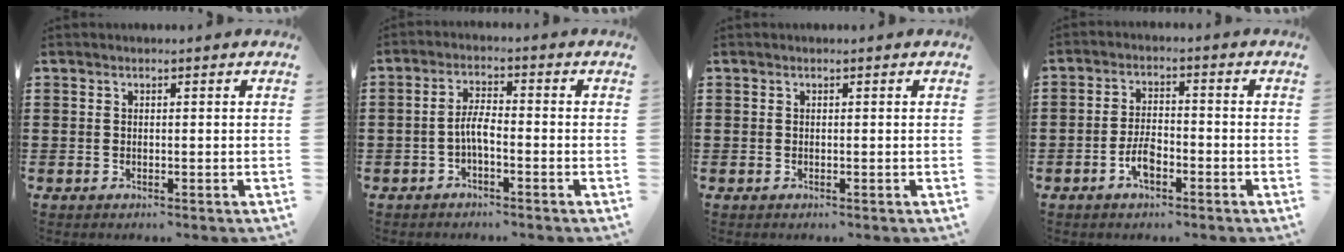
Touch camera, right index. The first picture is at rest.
{"total": 3.6, "force": [-1.6, 0.8, 3.2], "torque": [-0.072, -0.002, -0.035]}
{"total": 0.0}
{"total": 4.5, "force": [-2.2, 2.0, 3.5], "torque": [-0.080, 0.000, -0.045]}